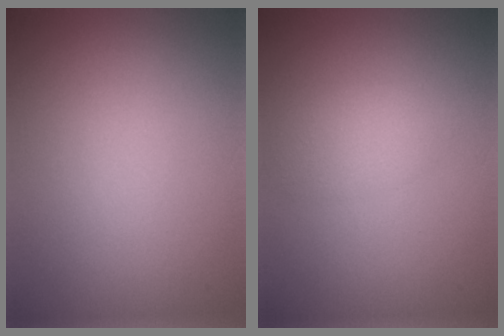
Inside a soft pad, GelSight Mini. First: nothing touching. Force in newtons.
{"total": 1.9, "press": 1.9, "slide": 0.1}